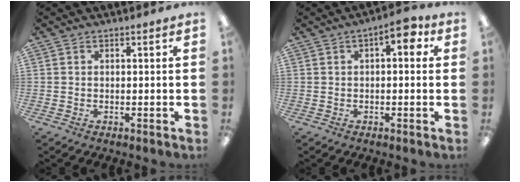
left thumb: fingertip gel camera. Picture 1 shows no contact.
{"total": 5.8, "force": [1.9, 2.4, 4.9], "torque": [-0.066, -0.002, 0.025]}